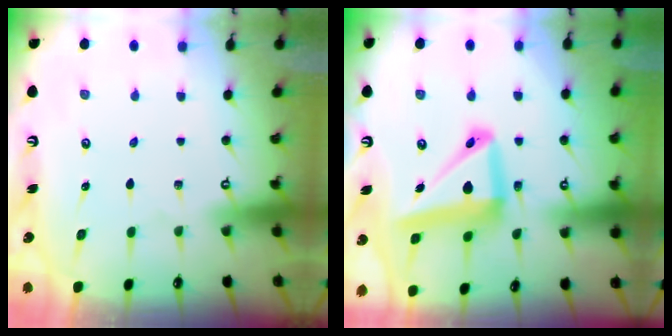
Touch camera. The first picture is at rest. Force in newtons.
{"total": 15.4, "press": 15.3, "slide": 1.9}